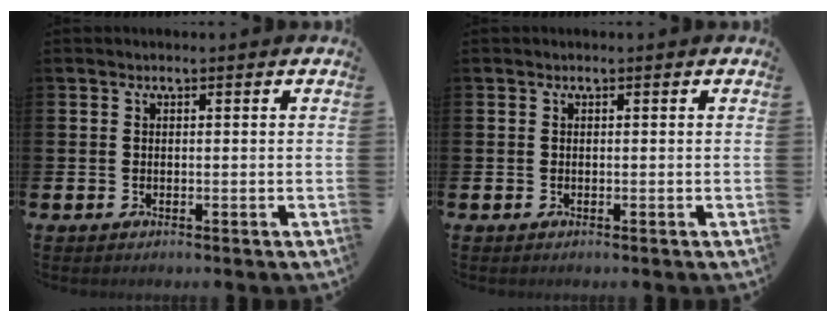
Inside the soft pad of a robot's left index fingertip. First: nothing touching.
{"total": 0.0}